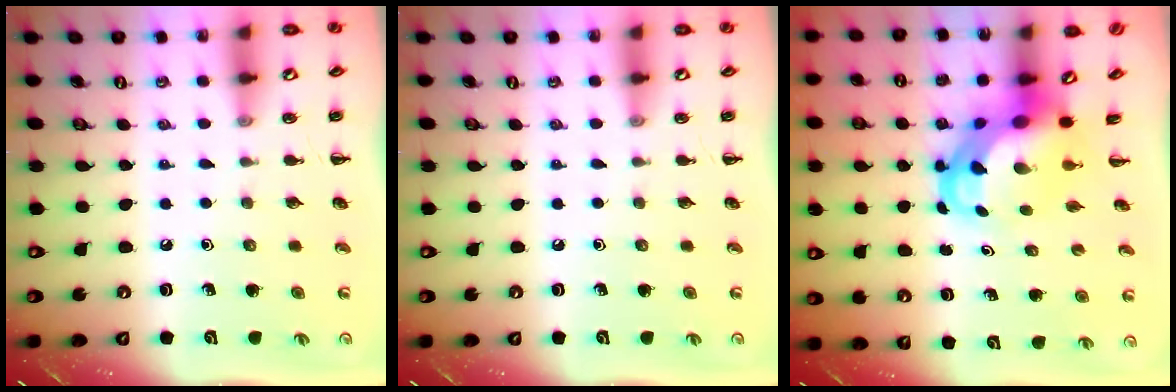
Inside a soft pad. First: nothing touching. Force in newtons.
{"total": 0.0}
{"total": 6.4, "press": 6.1, "slide": 1.7}